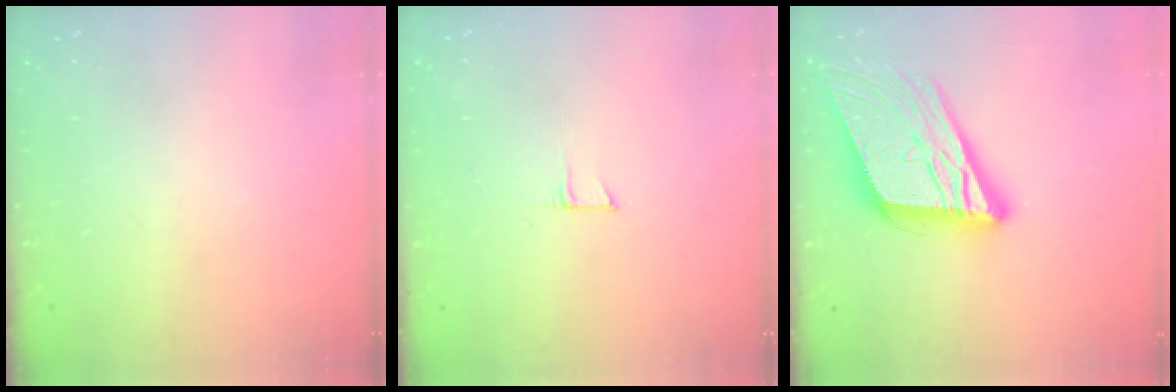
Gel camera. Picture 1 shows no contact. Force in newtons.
{"total": 3.9, "press": 3.9, "slide": 0.3}
{"total": 18.8, "press": 18.5, "slide": 3.5}